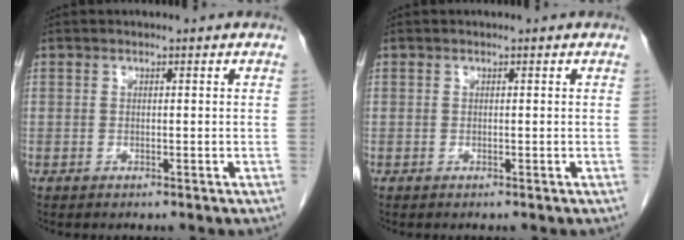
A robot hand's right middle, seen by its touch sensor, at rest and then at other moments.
{"total": 0.0}